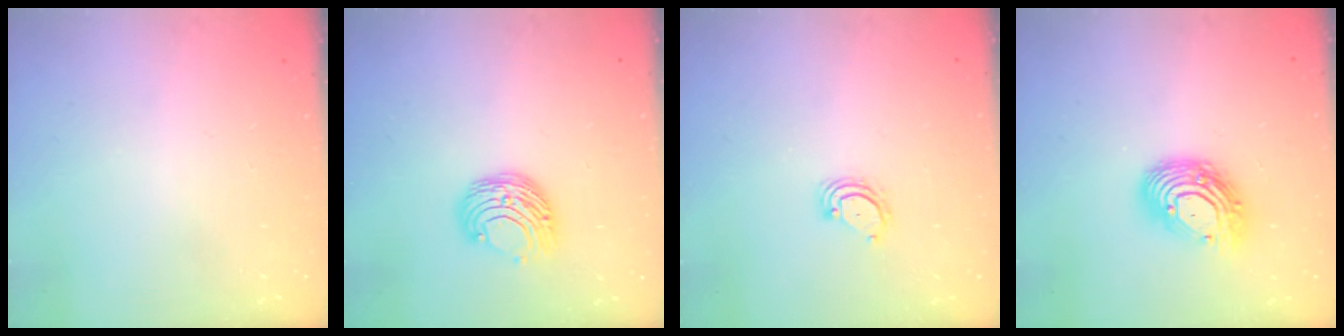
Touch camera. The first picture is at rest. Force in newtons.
{"total": 9.5, "press": 9.5, "slide": 0.6}
{"total": 3.2, "press": 3.2, "slide": 0.3}
{"total": 13.1, "press": 13.1, "slide": 1.1}